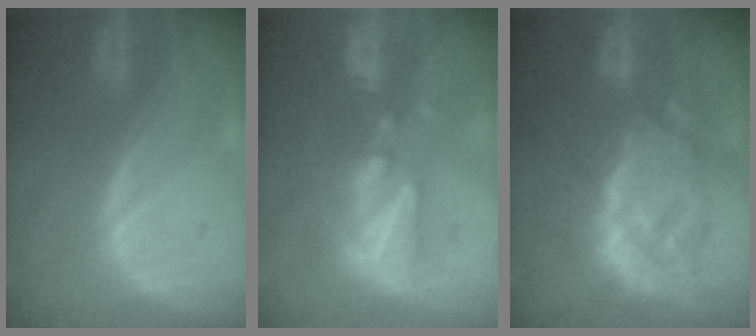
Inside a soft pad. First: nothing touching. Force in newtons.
{"total": 8.4, "press": 7.8, "slide": 3.1}
{"total": 10.2, "press": 10.2, "slide": 0.5}